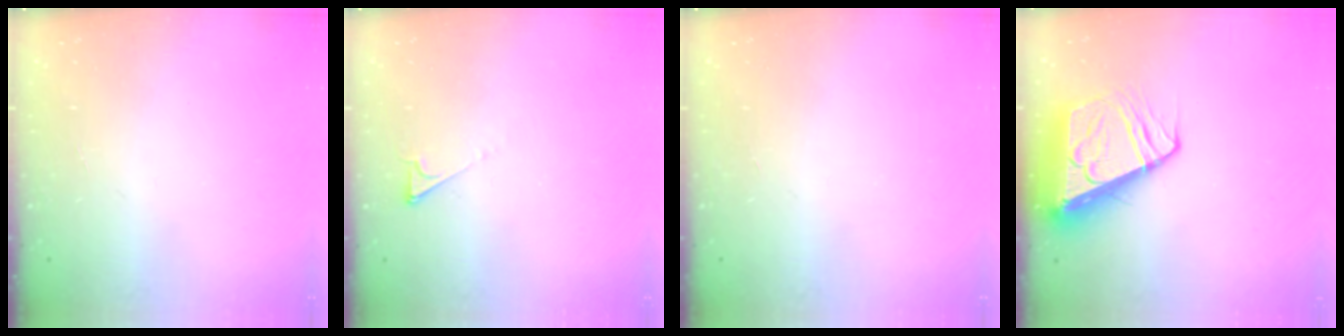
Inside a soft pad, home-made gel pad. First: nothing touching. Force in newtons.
{"total": 2.5, "press": 2.5, "slide": 0.3}
{"total": 0.0}
{"total": 10.6, "press": 10.5, "slide": 1.2}